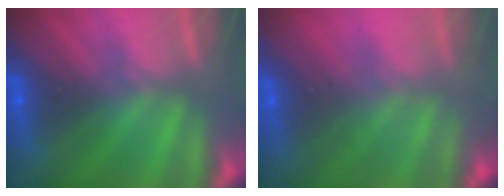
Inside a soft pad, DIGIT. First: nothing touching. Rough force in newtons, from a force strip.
{"total": 8.5}